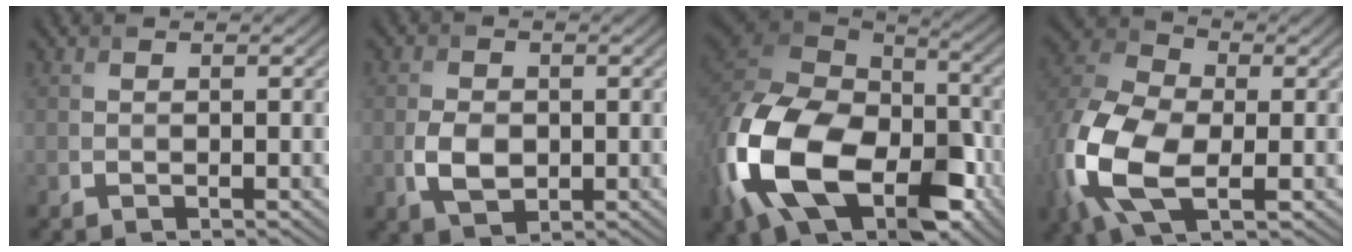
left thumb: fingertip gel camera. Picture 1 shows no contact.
{"total": 4.1, "force": [-0.5, 2.9, 2.8], "torque": [-0.064, -0.007, -0.010]}
{"total": 20.1, "force": [-7.6, 12.8, 13.4], "torque": [-0.327, -0.045, -0.130]}
{"total": 14.8, "force": [-4.0, 8.7, 11.2], "torque": [-0.297, -0.024, -0.082]}